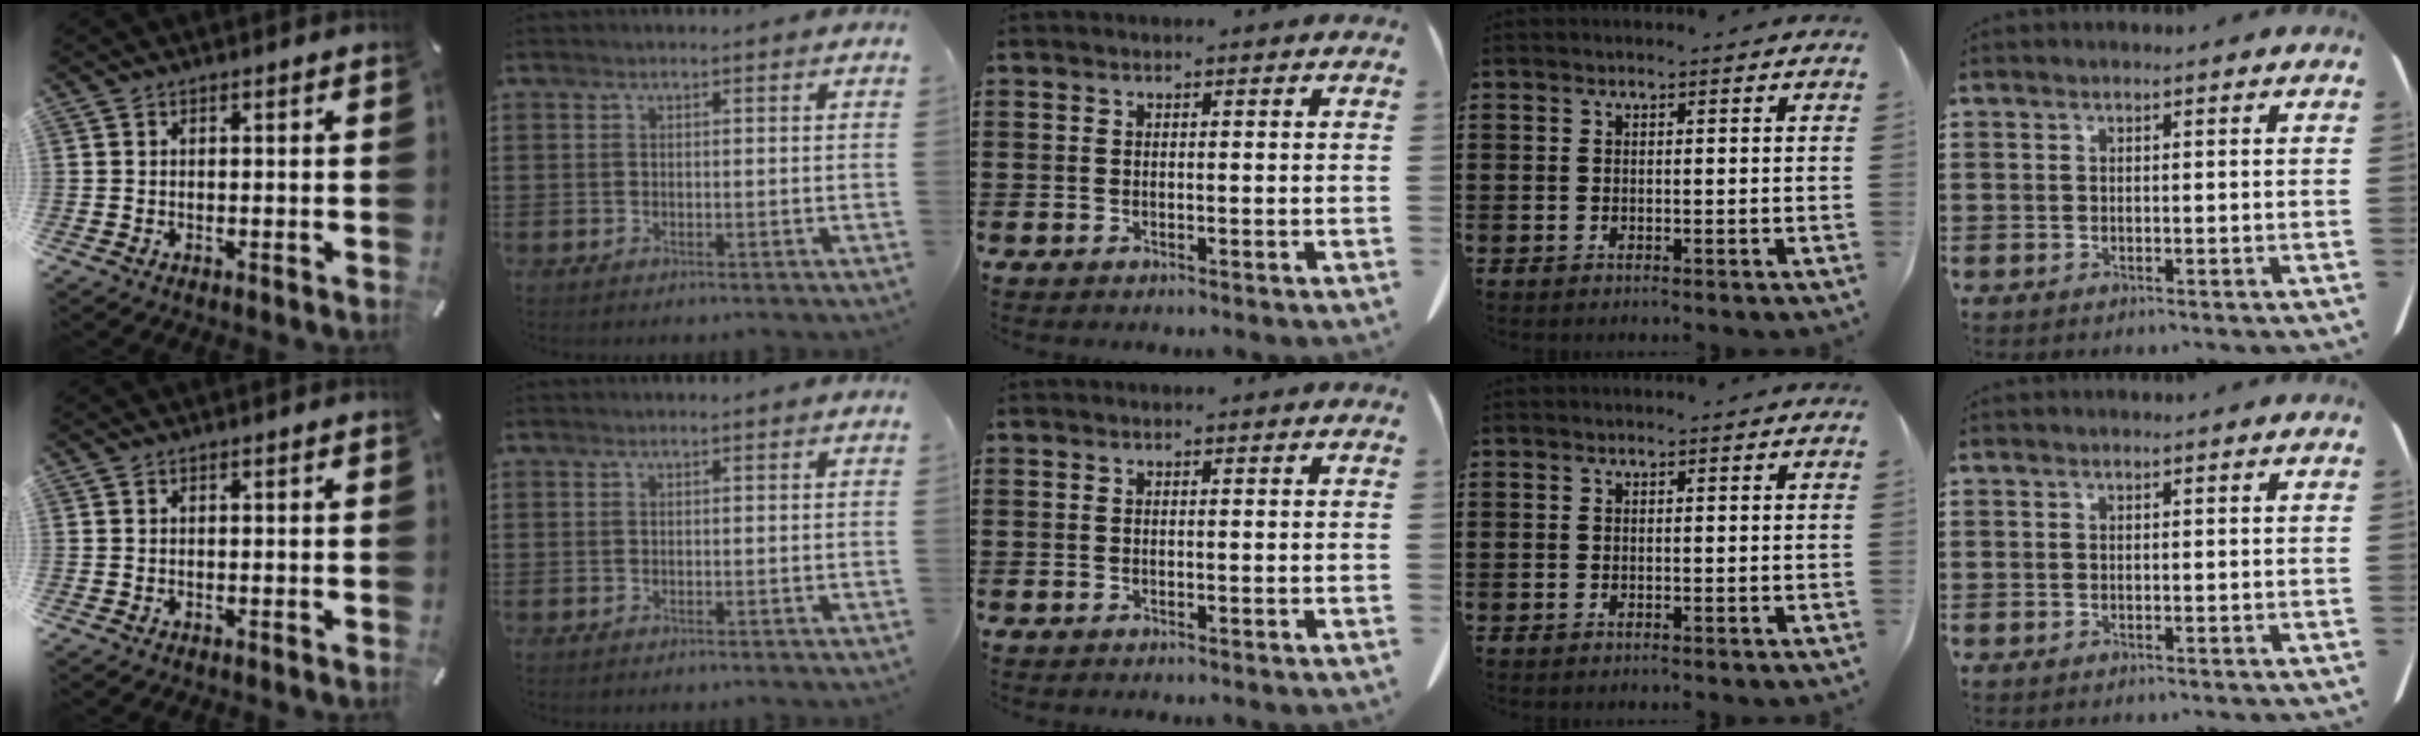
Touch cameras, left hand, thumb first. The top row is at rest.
{}